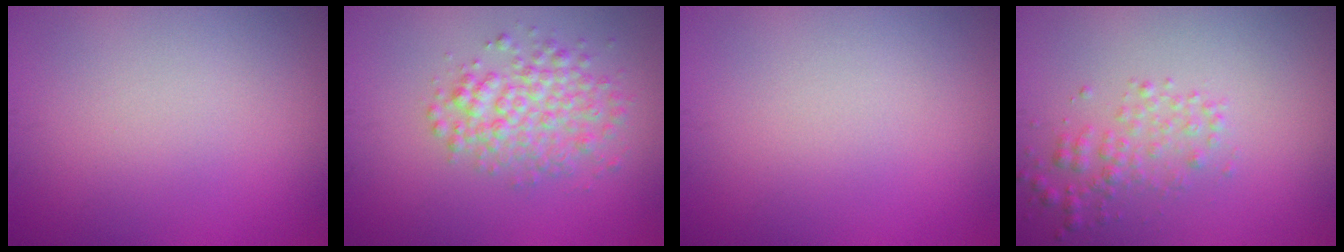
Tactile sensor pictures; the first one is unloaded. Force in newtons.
{"total": 3.7, "press": 3.7, "slide": 0.1}
{"total": 0.0}
{"total": 2.1, "press": 2.1, "slide": 0.1}